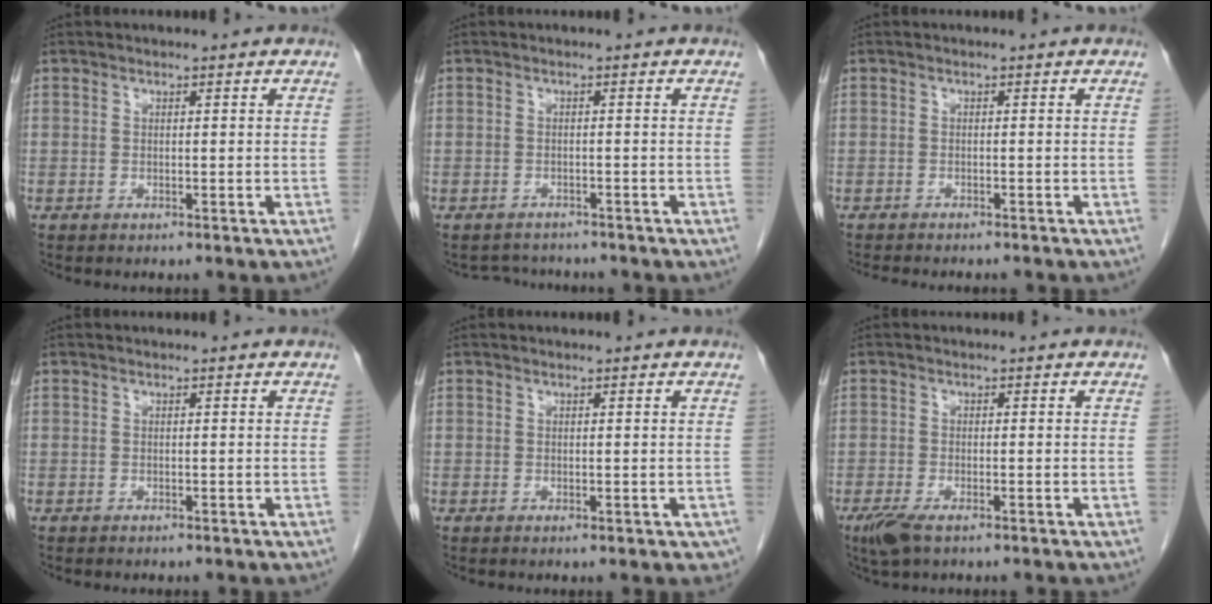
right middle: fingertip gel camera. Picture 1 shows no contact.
{"total": 3.3, "force": [-3.1, 1.0, -0.3], "torque": [0.006, -0.002, -0.047]}
{"total": 7.1, "force": [-6.4, 1.4, 2.8], "torque": [-0.034, -0.004, -0.086]}
{"total": 1.1, "force": [-1.0, 0.4, 0.4], "torque": [-0.015, -0.001, -0.010]}
{"total": 1.4, "force": [-0.9, 0.9, 0.7], "torque": [0.004, 0.001, -0.009]}
{"total": 4.3, "force": [-3.1, 1.2, 2.9], "torque": [-0.057, -0.009, -0.047]}